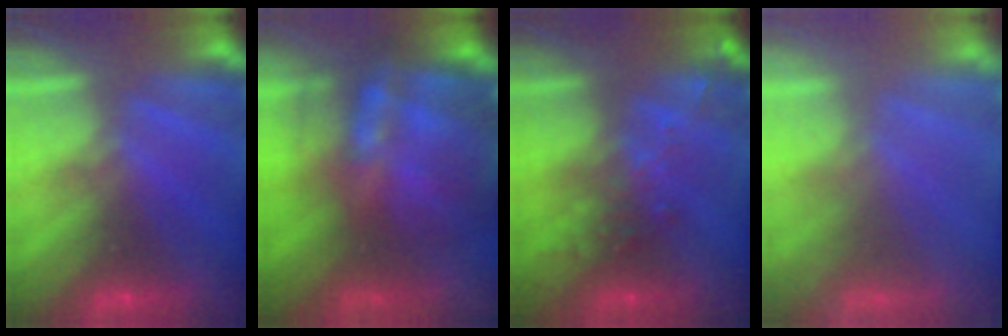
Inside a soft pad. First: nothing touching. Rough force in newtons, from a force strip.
{"total": 7.8}
{"total": 2.7}
{"total": 7.1}